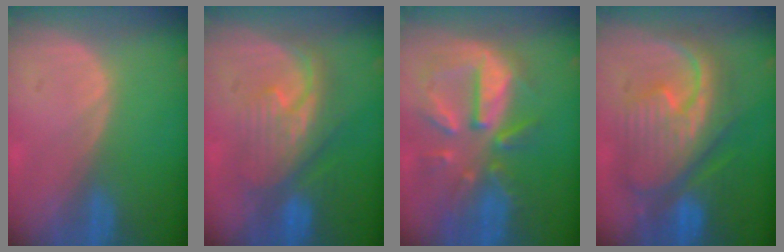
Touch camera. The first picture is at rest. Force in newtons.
{"total": 8.2, "press": 8.1, "slide": 1.4}
{"total": 10.7, "press": 9.5, "slide": 5.0}
{"total": 12.2, "press": 12.1, "slide": 1.4}